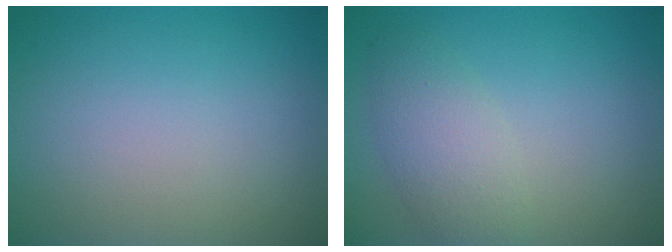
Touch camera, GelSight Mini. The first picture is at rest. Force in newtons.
{"total": 3.3, "press": 3.3, "slide": 0.2}